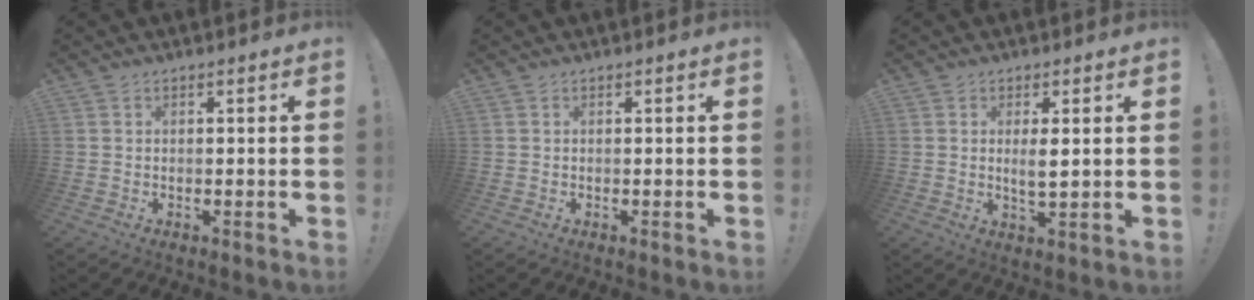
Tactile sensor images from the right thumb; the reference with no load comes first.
{"total": 0.0}
{"total": 3.8, "force": [0.9, 0.9, 3.5], "torque": [-0.053, -0.010, 0.013]}